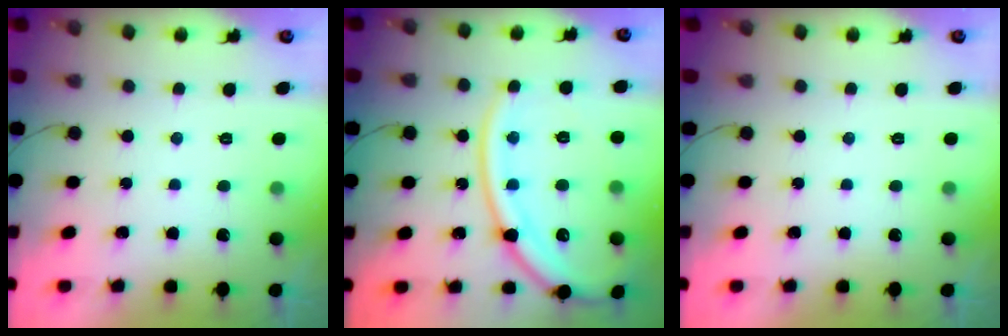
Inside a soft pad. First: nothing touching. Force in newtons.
{"total": 17.8, "press": 17.7, "slide": 2.0}
{"total": 0.0}